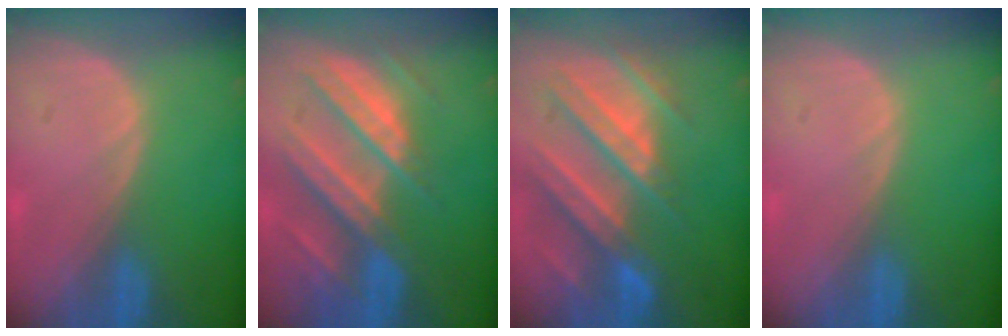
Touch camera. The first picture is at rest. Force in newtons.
{"total": 10.4, "press": 9.1, "slide": 5.0}
{"total": 11.1, "press": 9.8, "slide": 5.2}
{"total": 0.0}